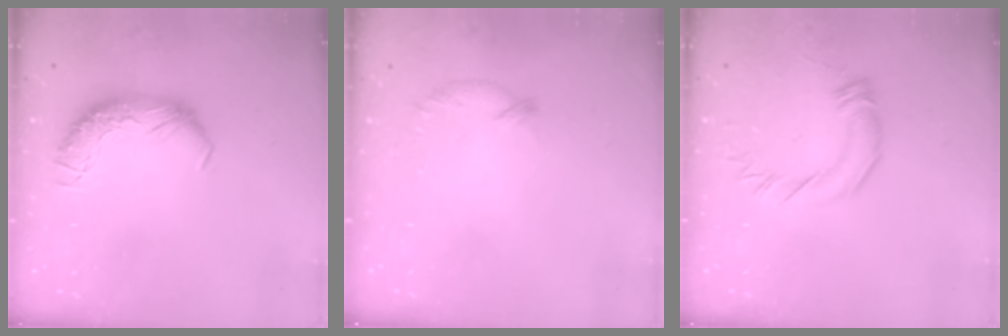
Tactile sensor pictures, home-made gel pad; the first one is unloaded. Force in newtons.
{"total": 5.3, "press": 5.2, "slide": 0.8}
{"total": 2.5, "press": 2.4, "slide": 0.3}